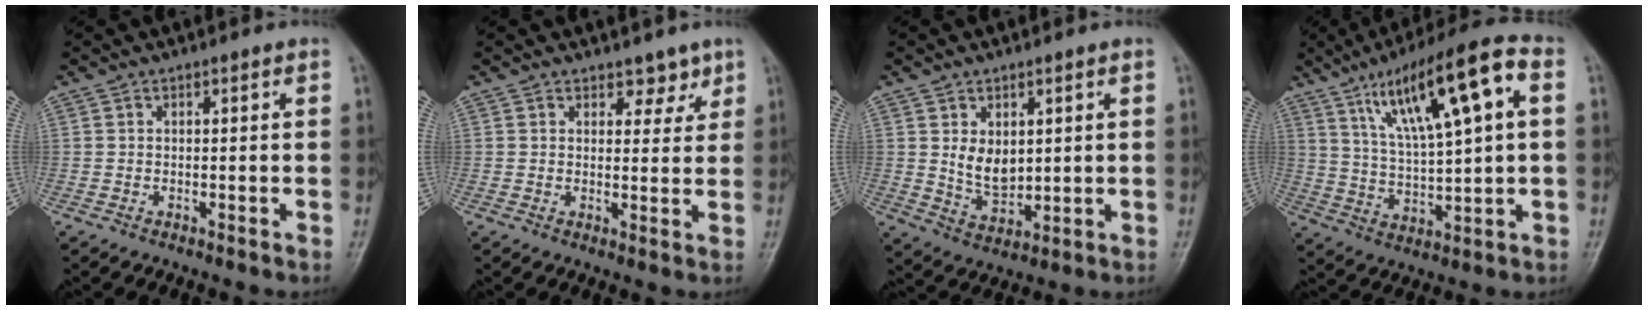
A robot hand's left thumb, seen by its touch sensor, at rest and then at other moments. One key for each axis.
{"total": 3.5, "fx": 2.6, "fy": 2.0, "fz": 1.2, "tx": 0.011, "ty": -0.016, "tz": 0.035}
{"total": 6.2, "fx": 1.4, "fy": 4.2, "fz": 4.4, "tx": -0.055, "ty": -0.018, "tz": 0.038}
{"total": 18.3, "fx": 6.9, "fy": 4.3, "fz": 16.4, "tx": -0.266, "ty": 0.005, "tz": 0.119}